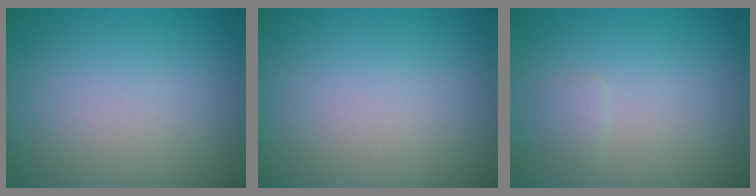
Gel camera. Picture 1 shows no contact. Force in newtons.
{"total": 0.0}
{"total": 0.7, "press": 0.7, "slide": 0.0}